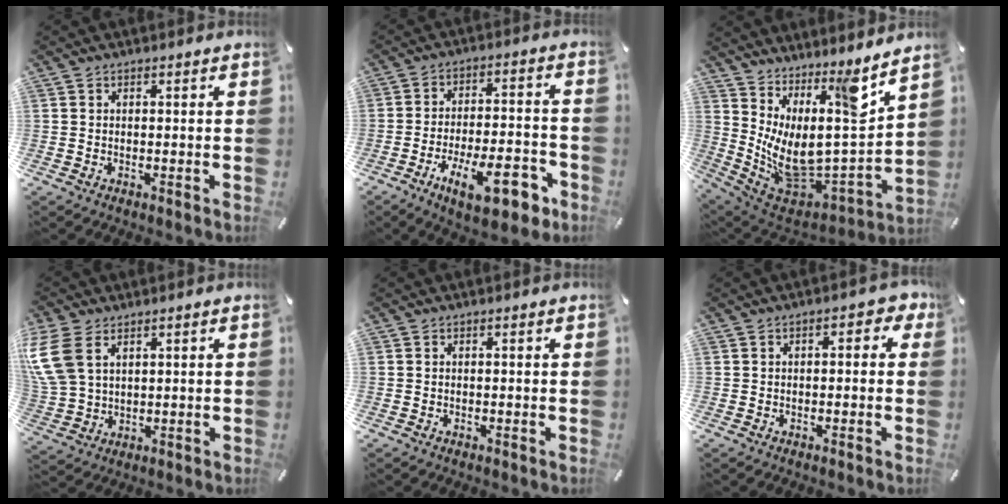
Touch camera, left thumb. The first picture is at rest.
{"total": 15.9, "force": [-7.9, 5.9, 12.5], "torque": [-0.180, 0.042, -0.119]}
{"total": 12.5, "force": [6.3, 5.7, 9.2], "torque": [-0.161, -0.096, 0.105]}
{"total": 9.6, "force": [4.5, 6.5, 5.5], "torque": [-0.149, -0.008, 0.085]}
{"total": 0.0}
{"total": 3.0, "force": [-0.4, 1.7, 2.5], "torque": [-0.030, 0.005, -0.012]}